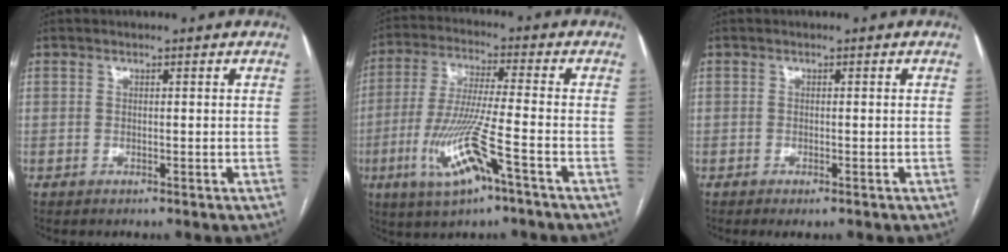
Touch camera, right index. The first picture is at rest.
{"total": 12.1, "force": [-5.1, 0.7, 11.0], "torque": [-0.230, -0.015, -0.093]}
{"total": 1.6, "force": [-1.2, 0.2, 1.1], "torque": [-0.012, -0.005, -0.015]}